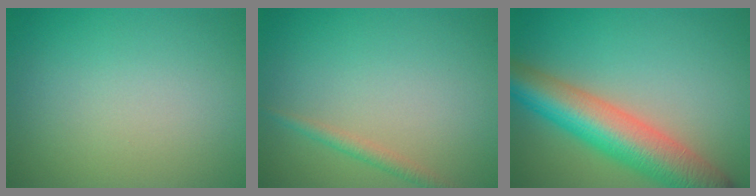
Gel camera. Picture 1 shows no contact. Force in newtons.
{"total": 1.5, "press": 1.5, "slide": 0.0}
{"total": 8.6, "press": 8.6, "slide": 0.2}